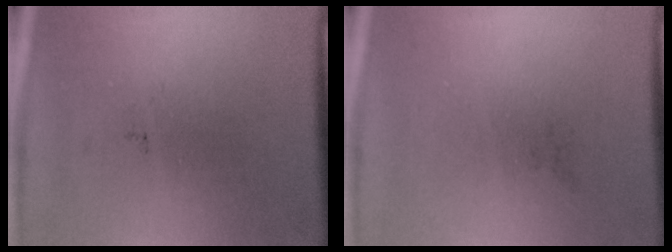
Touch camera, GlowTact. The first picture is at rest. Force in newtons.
{"total": 0.0}